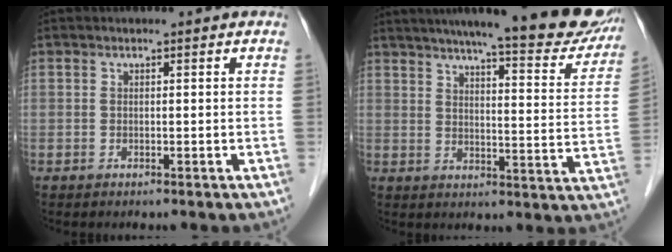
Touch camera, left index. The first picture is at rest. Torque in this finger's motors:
{"motor_torque": [1.07, -1.07, 0.67, 0.14]}